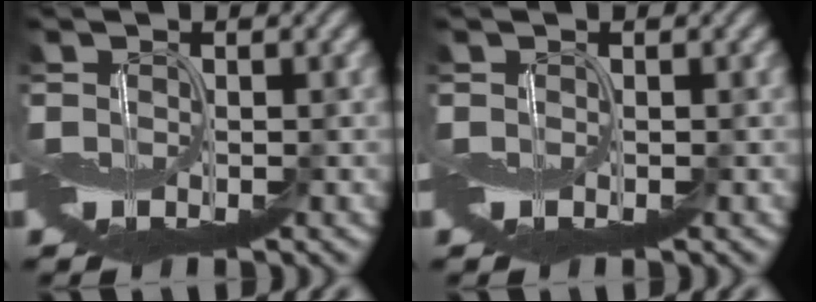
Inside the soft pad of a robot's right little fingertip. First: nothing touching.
{"total": 0.0}